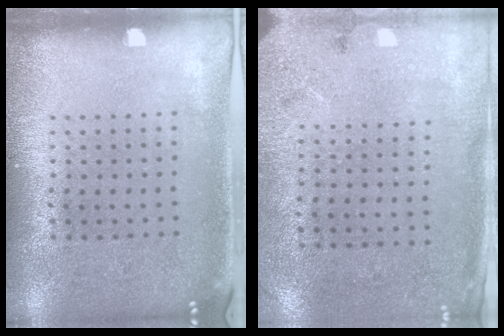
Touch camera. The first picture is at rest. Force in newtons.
{"total": 2.6, "press": 2.1, "slide": 1.6}